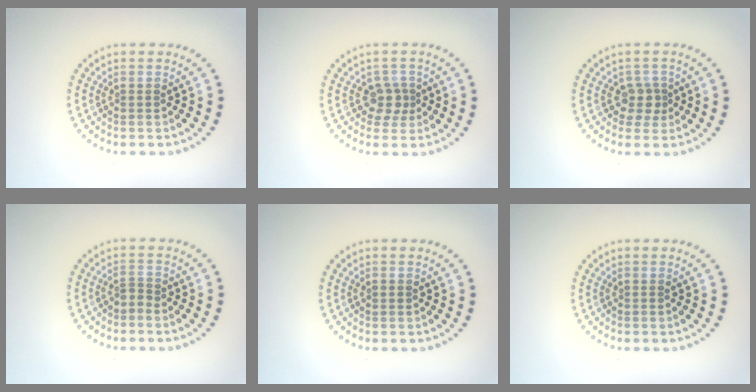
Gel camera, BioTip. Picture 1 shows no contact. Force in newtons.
{"total": 2.0, "press": 1.6, "slide": 1.1}
{"total": 1.9, "press": 1.7, "slide": 1.0}
{"total": 0.8, "press": 0.5, "slide": 0.7}
{"total": 0.8, "press": 0.7, "slide": 0.1}
{"total": 0.0}